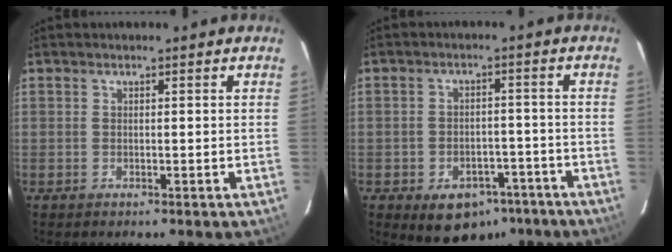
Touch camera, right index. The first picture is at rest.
{"total": 10.0, "force": [-6.2, 6.8, 4.1], "torque": [-0.076, 0.024, -0.060]}